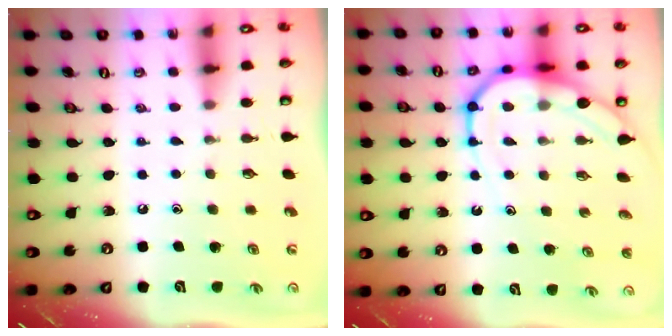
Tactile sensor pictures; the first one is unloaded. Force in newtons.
{"total": 10.2, "press": 10.2, "slide": 1.0}